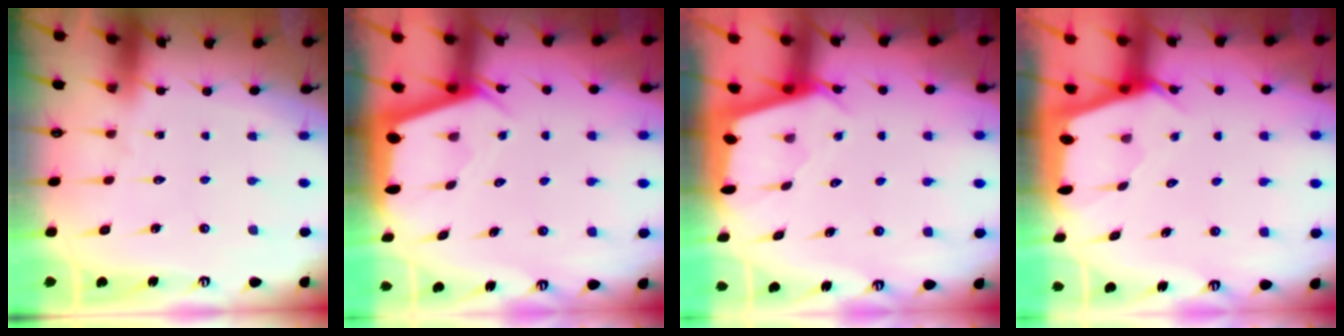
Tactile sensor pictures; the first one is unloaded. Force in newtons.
{"total": 2.4, "press": 2.4, "slide": 0.4}
{"total": 2.6, "press": 2.6, "slide": 0.3}
{"total": 2.3, "press": 2.3, "slide": 0.3}